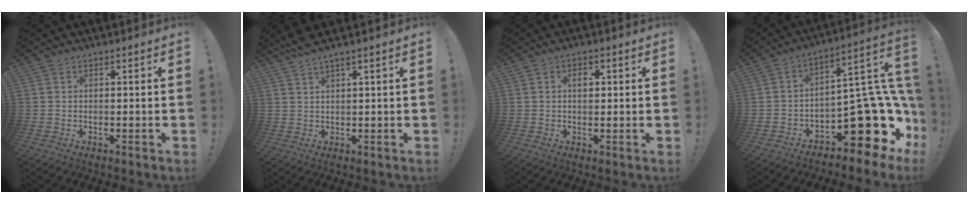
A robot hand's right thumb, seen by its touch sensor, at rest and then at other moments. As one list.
[{"total": 3.7, "force": [2.5, -0.4, 2.7], "torque": [-0.060, -0.006, 0.044]}, {"total": 2.4, "force": [0.5, 1.5, 1.8], "torque": [-0.016, 0.000, 0.002]}, {"total": 19.9, "force": [-7.6, 9.3, 15.9], "torque": [-0.191, 0.033, -0.110]}]